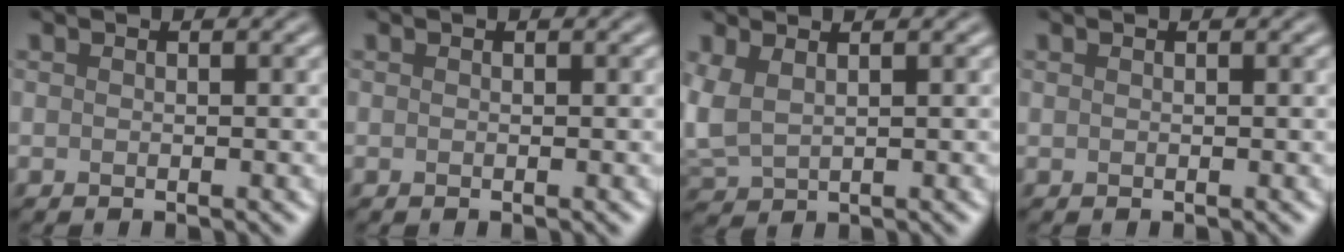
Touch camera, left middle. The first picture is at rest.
{"total": 0.0}
{"total": 3.0, "force": [1.3, 1.6, 2.2], "torque": [-0.066, 0.003, 0.033]}
{"total": 0.0}